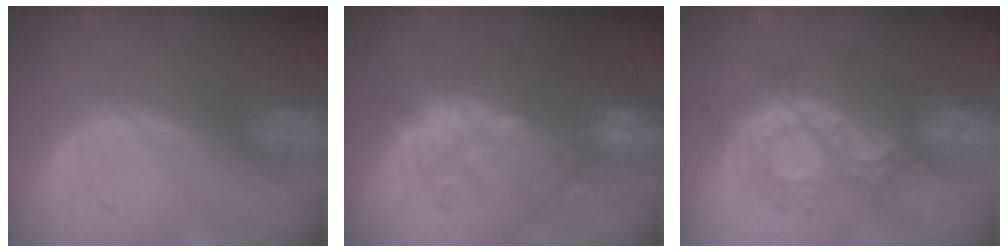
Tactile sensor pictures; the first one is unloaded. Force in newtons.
{"total": 11.2, "press": 9.9, "slide": 5.4}
{"total": 8.8, "press": 8.8, "slide": 0.9}